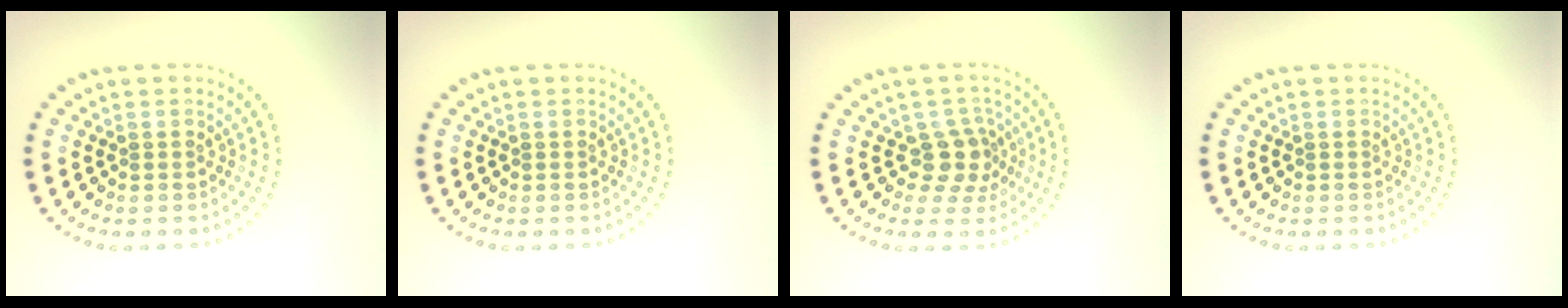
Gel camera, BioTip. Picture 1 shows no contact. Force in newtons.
{"total": 0.0}
{"total": 2.9, "press": 2.3, "slide": 1.8}
{"total": 0.0}